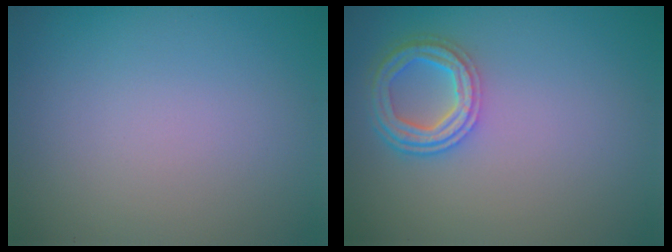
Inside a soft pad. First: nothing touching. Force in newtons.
{"total": 4.0, "press": 3.2, "slide": 2.3}